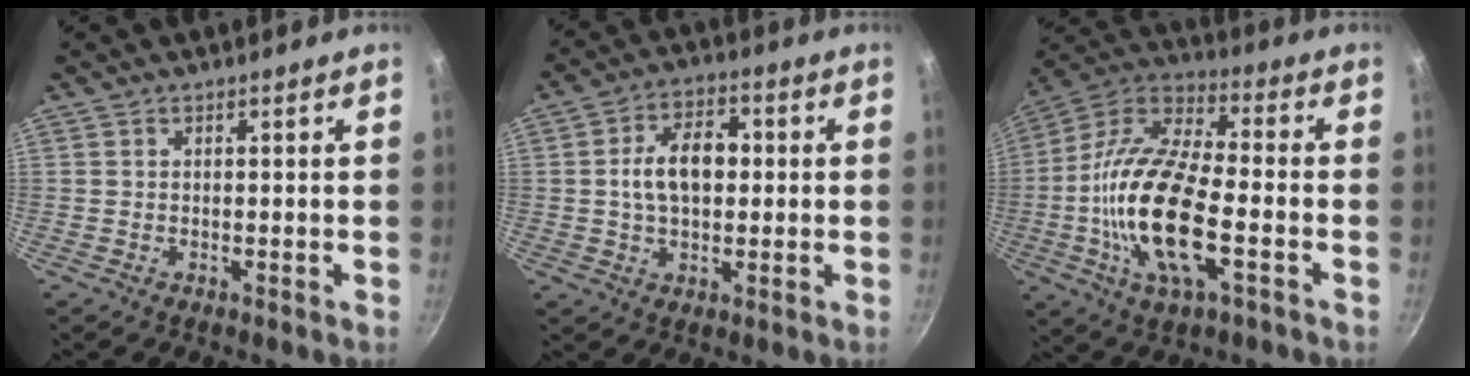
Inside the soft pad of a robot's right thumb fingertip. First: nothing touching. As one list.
[{"total": 10.2, "force": [0.7, 6.3, 8.0], "torque": [-0.125, 0.017, 0.009]}, {"total": 21.7, "force": [-4.6, 8.9, 19.2], "torque": [-0.389, 0.023, -0.080]}]